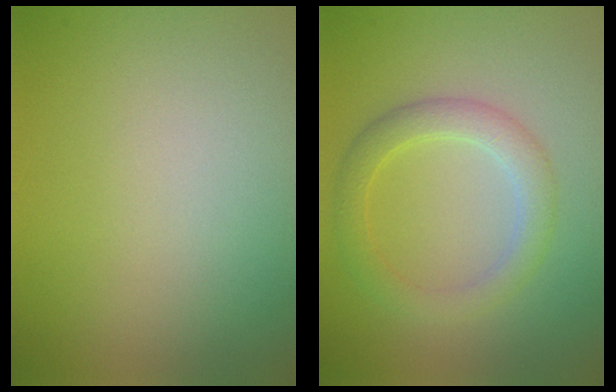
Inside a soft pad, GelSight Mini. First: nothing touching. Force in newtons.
{"total": 3.1, "press": 3.1, "slide": 0.2}